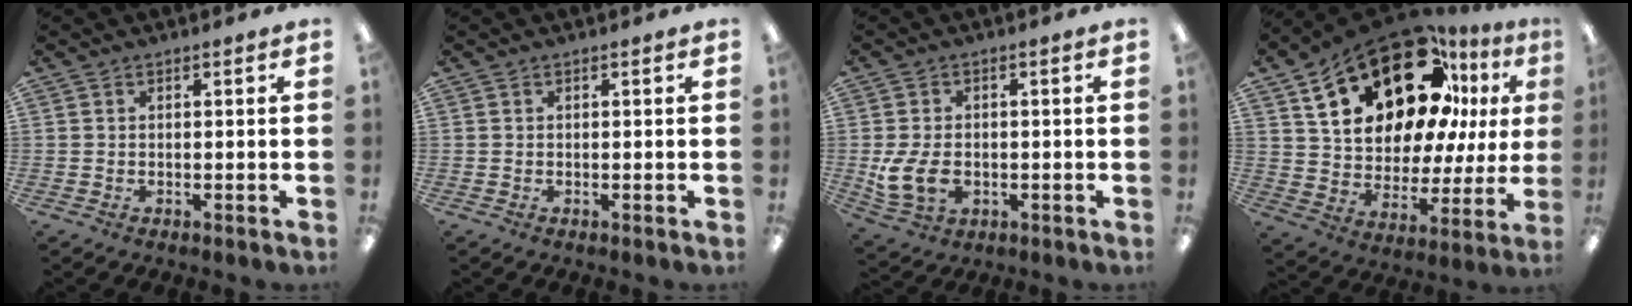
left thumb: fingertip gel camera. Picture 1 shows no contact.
{"total": 0.0}
{"total": 9.0, "force": [-1.6, 6.4, 6.0], "torque": [-0.120, 0.000, -0.028]}
{"total": 25.4, "force": [15.3, 13.1, 15.5], "torque": [-0.250, -0.081, 0.273]}